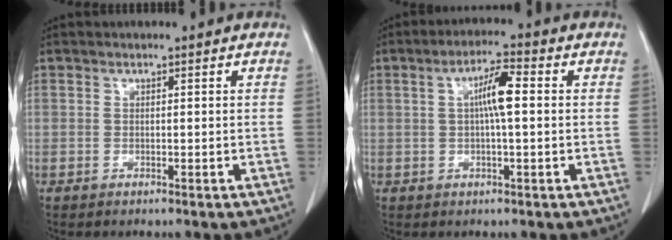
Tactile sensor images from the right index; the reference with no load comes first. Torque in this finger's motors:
{"motor_torque": [0.34, 0.00, 0.15, 0.07]}